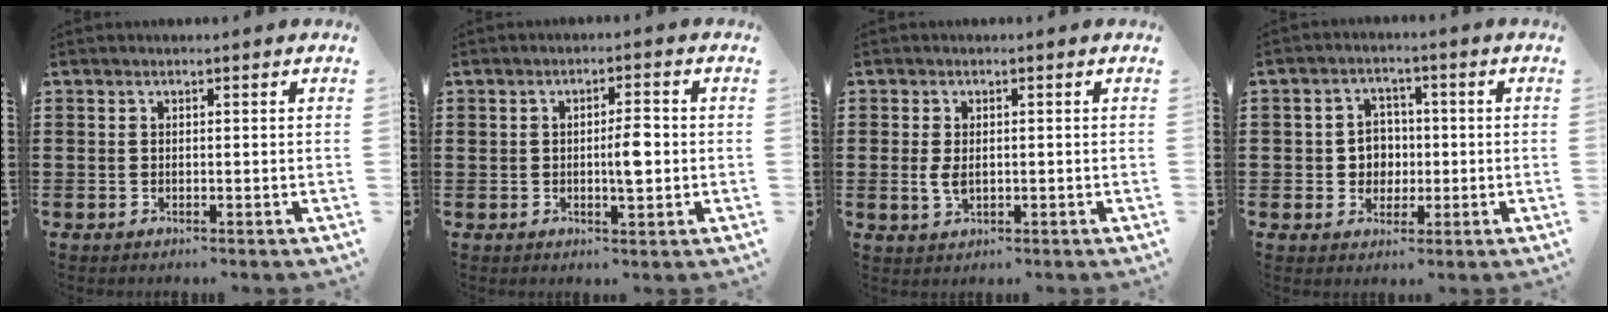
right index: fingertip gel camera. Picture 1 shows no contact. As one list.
[{"total": 4.0, "force": [-0.2, 1.1, 3.8], "torque": [-0.060, 0.001, -0.007]}, {"total": 2.6, "force": [-0.1, 1.4, 2.2], "torque": [-0.052, -0.002, -0.003]}, {"total": 4.2, "force": [-0.2, 3.9, 1.4], "torque": [-0.042, 0.011, -0.008]}]